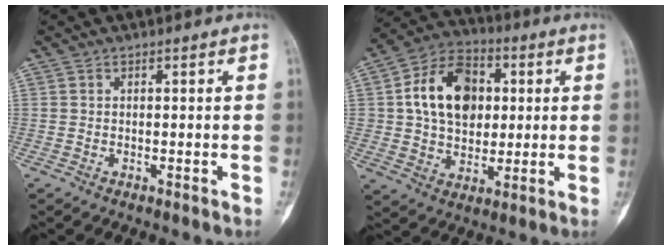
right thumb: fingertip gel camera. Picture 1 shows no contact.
{"total": 15.8, "force": [2.7, 11.6, 10.5], "torque": [-0.140, 0.010, 0.043]}